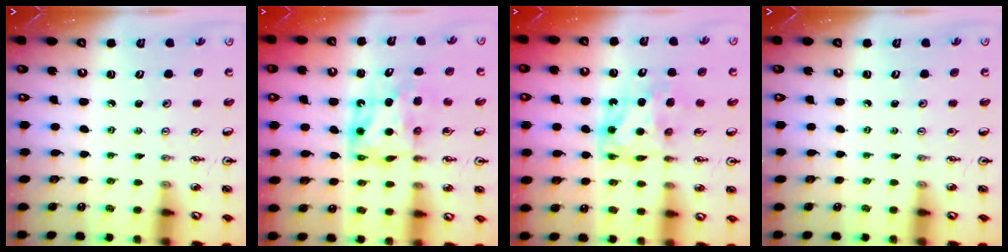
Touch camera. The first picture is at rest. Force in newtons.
{"total": 7.2, "press": 7.2, "slide": 0.0}
{"total": 6.7, "press": 6.7, "slide": 0.4}
{"total": 0.0}